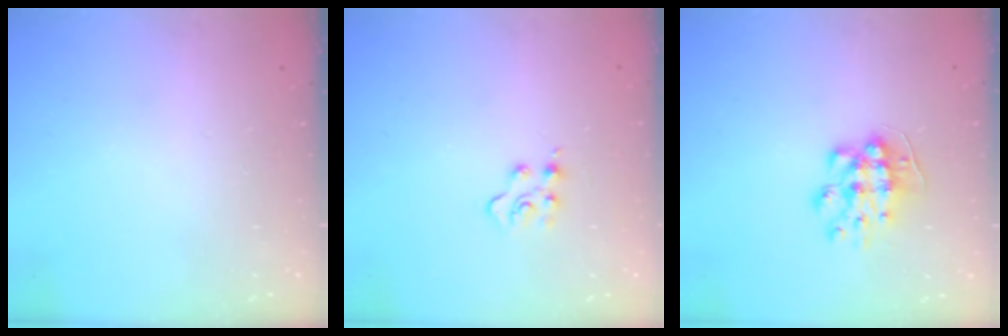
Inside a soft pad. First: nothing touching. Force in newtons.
{"total": 3.6, "press": 3.6, "slide": 0.4}
{"total": 9.1, "press": 9.1, "slide": 0.3}